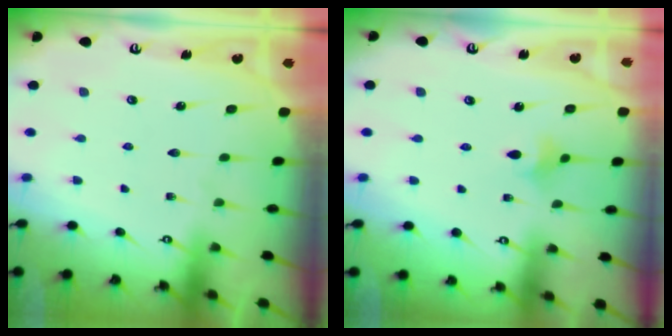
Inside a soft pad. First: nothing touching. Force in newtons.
{"total": 3.4, "press": 3.4, "slide": 0.7}